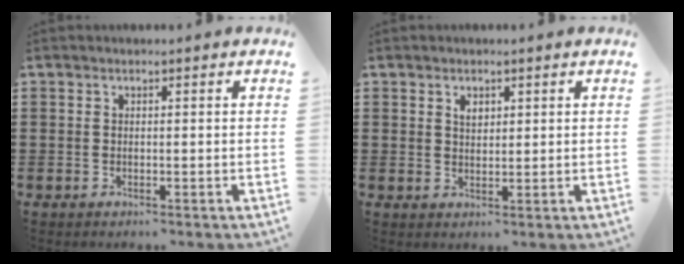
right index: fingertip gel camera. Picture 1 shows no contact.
{"total": 0.7, "force": [0.5, 0.3, -0.5], "torque": [0.018, -0.002, 0.008]}